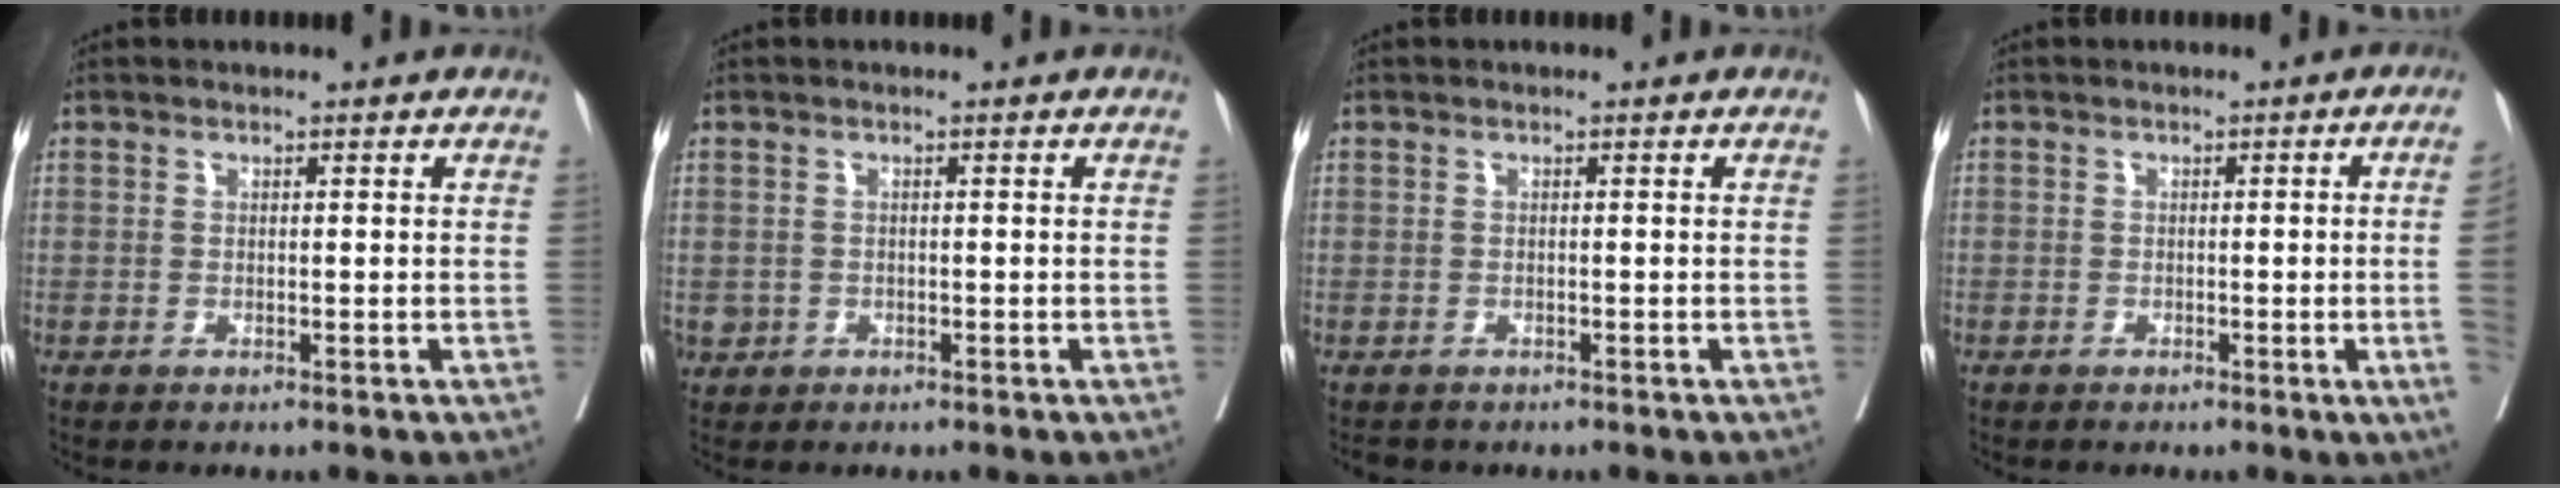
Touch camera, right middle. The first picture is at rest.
{"total": 1.3, "force": [-0.3, 1.3, 0.1], "torque": [0.001, 0.005, -0.001]}
{"total": 1.8, "force": [-1.5, 0.9, 0.2], "torque": [-0.008, -0.002, -0.024]}
{"total": 4.4, "force": [-0.7, -1.6, 4.0], "torque": [-0.041, -0.008, -0.009]}